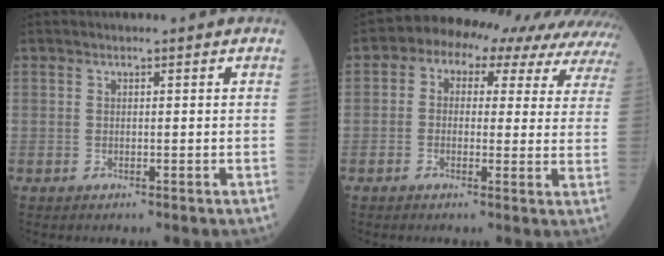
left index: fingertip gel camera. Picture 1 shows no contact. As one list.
[{"total": 14.6, "force": [11.3, 6.8, 6.4], "torque": [-0.075, 0.049, 0.116]}]